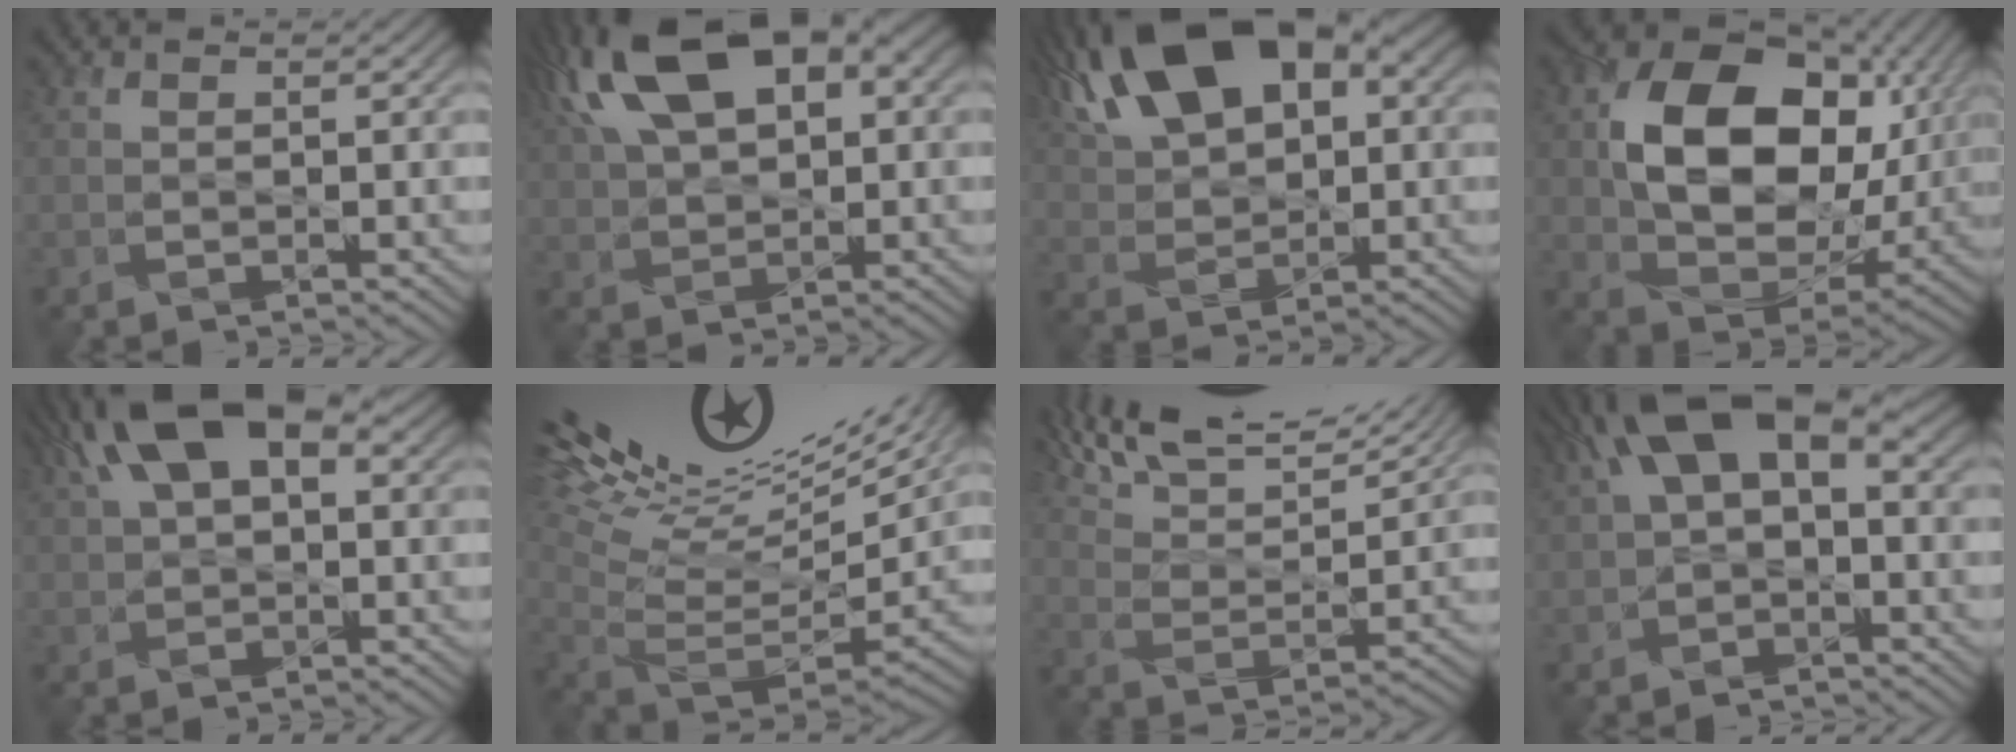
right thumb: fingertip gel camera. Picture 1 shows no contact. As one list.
[{"total": 16.7, "force": [6.9, 8.4, 12.7], "torque": [-0.262, 0.036, 0.111]}, {"total": 18.8, "force": [8.4, 9.9, 13.6], "torque": [-0.269, 0.061, 0.119]}, {"total": 16.6, "force": [2.9, 11.6, 11.4], "torque": [-0.217, -0.013, 0.068]}, {"total": 14.1, "force": [5.8, 7.0, 10.8], "torque": [-0.197, 0.026, 0.082]}, {"total": 19.9, "force": [12.0, 6.1, 14.7], "torque": [-0.275, 0.052, 0.202]}, {"total": 14.9, "force": [12.0, 3.9, 7.9], "torque": [-0.177, 0.007, 0.182]}, {"total": 10.5, "force": [3.0, 5.5, 8.4], "torque": [-0.168, 0.024, 0.043]}]